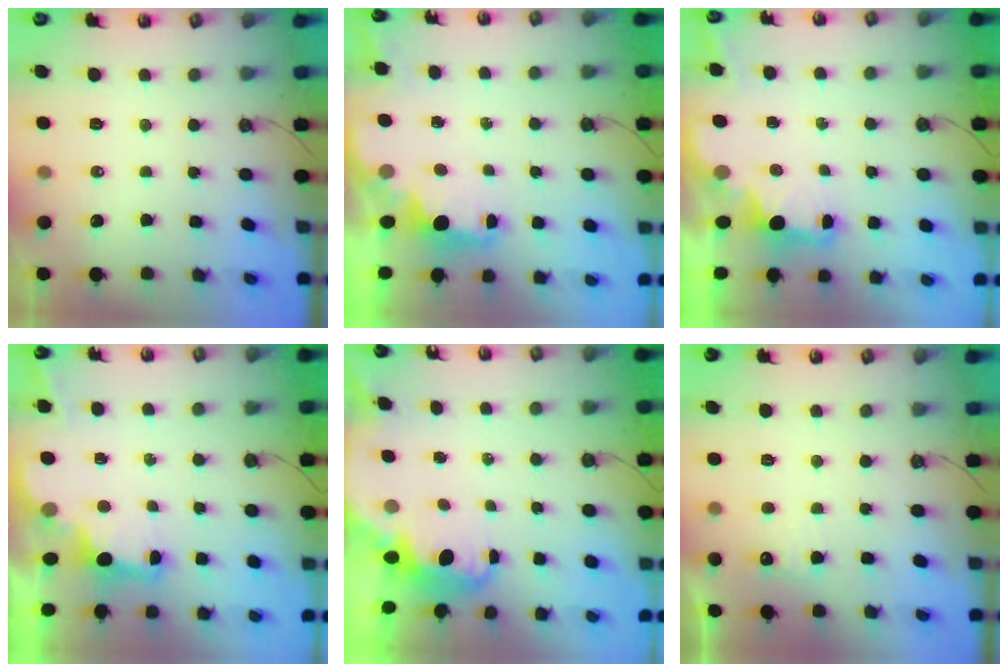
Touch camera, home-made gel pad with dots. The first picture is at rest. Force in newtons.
{"total": 1.8, "press": 1.7, "slide": 0.6}
{"total": 2.2, "press": 2.1, "slide": 0.8}
{"total": 2.9, "press": 2.7, "slide": 0.9}
{"total": 3.2, "press": 3.2, "slide": 0.4}
{"total": 7.4, "press": 7.3, "slide": 1.3}